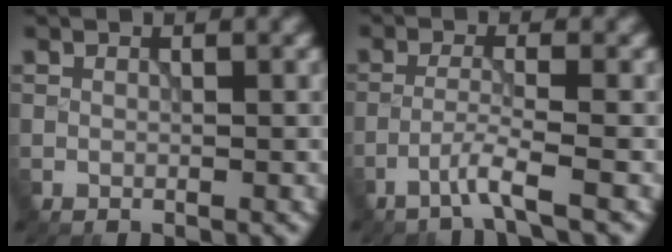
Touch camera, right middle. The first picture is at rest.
{"total": 2.6, "force": [-1.6, -0.1, 2.0], "torque": [-0.033, 0.005, -0.045]}